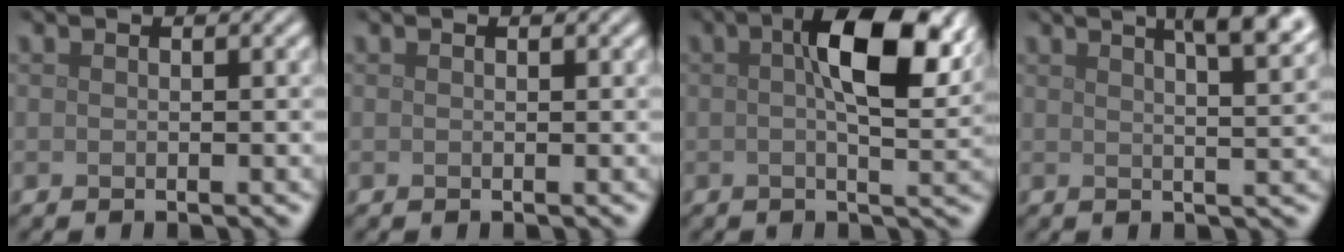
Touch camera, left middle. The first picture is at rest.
{"total": 0.0}
{"total": 9.2, "force": [2.6, 3.3, 8.2], "torque": [-0.127, 0.009, 0.034]}
{"total": 8.0, "force": [4.6, 2.9, 5.9], "torque": [-0.038, 0.043, 0.036]}